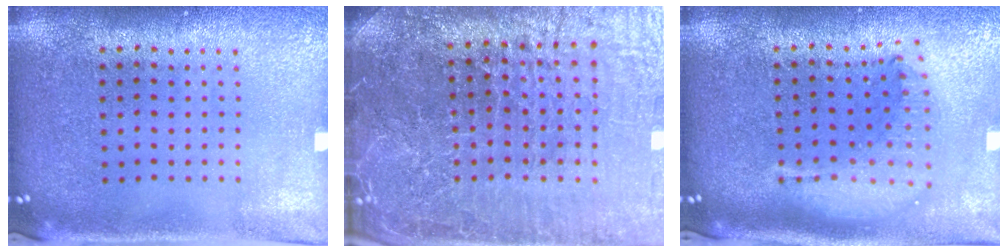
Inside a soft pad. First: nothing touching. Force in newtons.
{"total": 5.5, "press": 5.1, "slide": 1.9}
{"total": 2.1, "press": 1.7, "slide": 1.3}